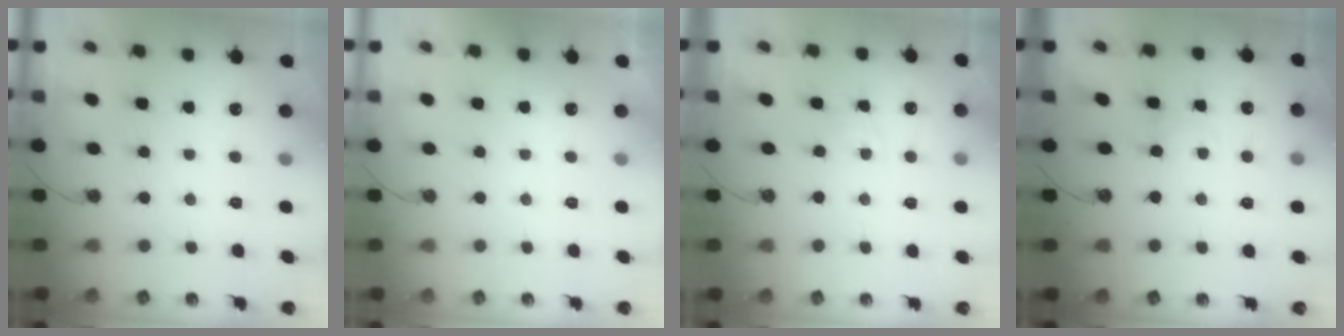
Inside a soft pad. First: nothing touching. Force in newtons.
{"total": 0.0}
{"total": 3.7, "press": 3.6, "slide": 0.4}
{"total": 1.1, "press": 1.1, "slide": 0.2}